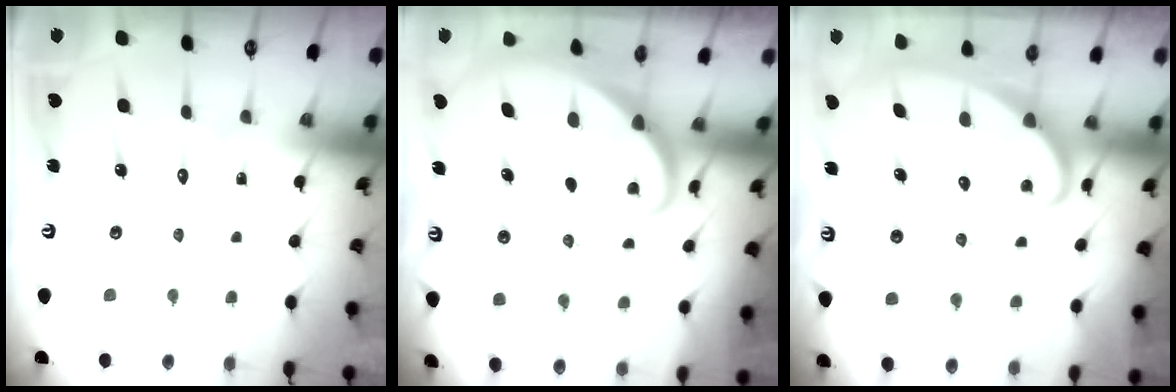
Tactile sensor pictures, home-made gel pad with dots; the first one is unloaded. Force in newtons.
{"total": 1.7, "press": 1.7, "slide": 0.1}
{"total": 2.4, "press": 2.4, "slide": 0.4}